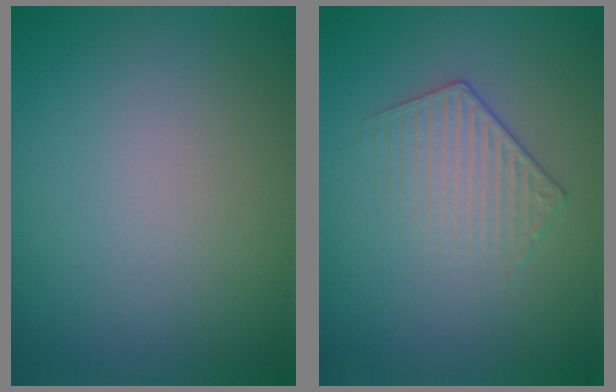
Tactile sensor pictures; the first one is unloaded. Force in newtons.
{"total": 1.9, "press": 1.4, "slide": 1.3}